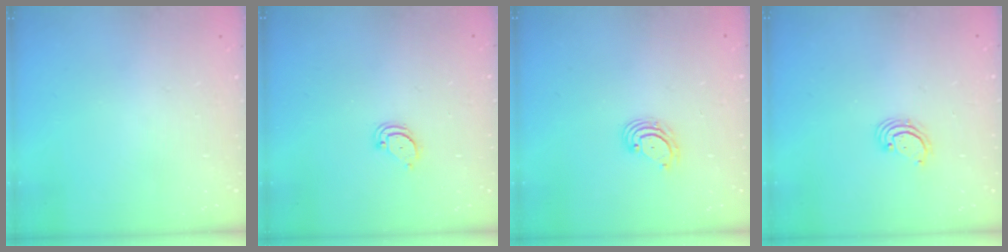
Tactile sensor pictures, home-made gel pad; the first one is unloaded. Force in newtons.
{"total": 2.1, "press": 2.1, "slide": 0.2}
{"total": 4.0, "press": 3.9, "slide": 0.4}
{"total": 2.7, "press": 2.7, "slide": 0.3}